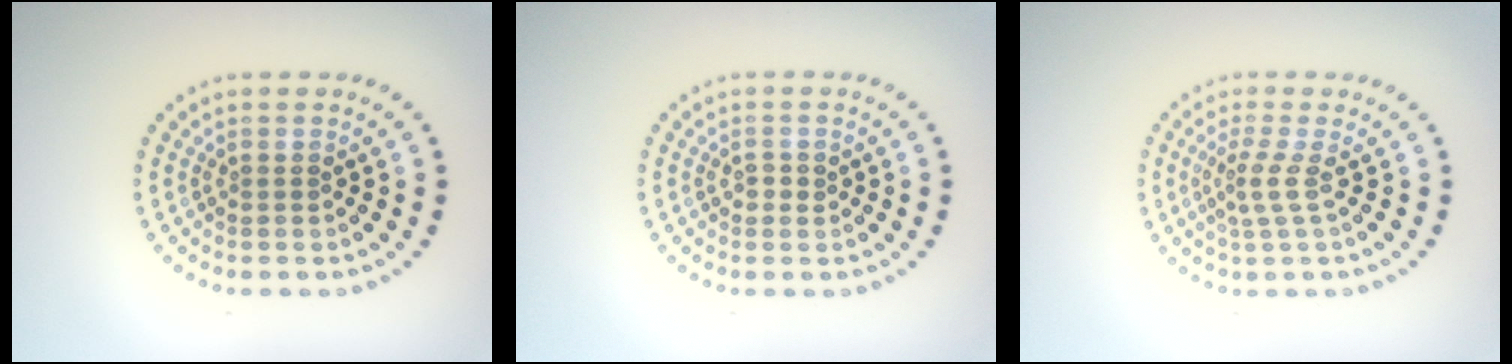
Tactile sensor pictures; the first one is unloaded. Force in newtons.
{"total": 1.1, "press": 1.0, "slide": 0.5}
{"total": 2.0, "press": 1.4, "slide": 1.5}